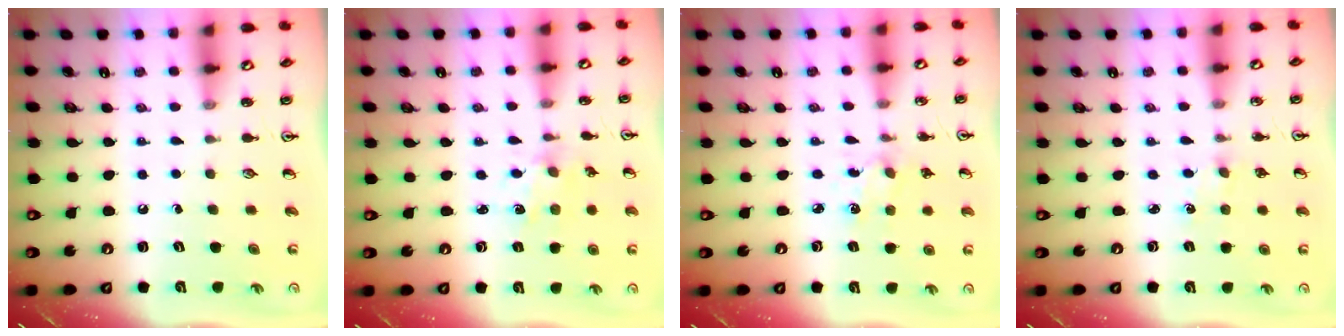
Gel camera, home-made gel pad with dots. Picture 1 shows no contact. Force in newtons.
{"total": 2.0, "press": 1.8, "slide": 0.7}
{"total": 2.2, "press": 2.1, "slide": 0.5}
{"total": 1.3, "press": 1.3, "slide": 0.3}